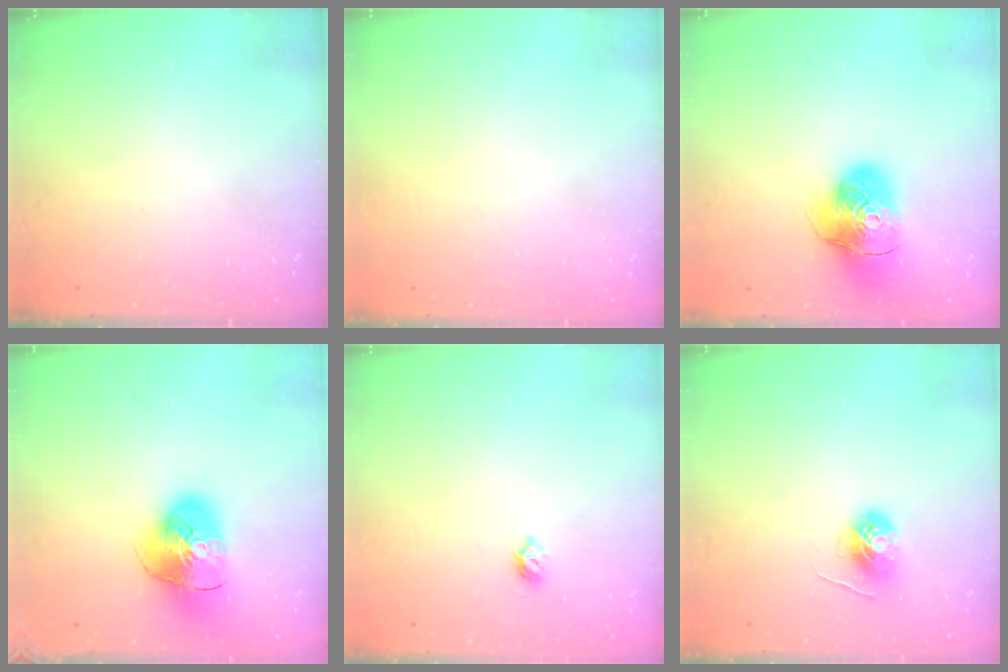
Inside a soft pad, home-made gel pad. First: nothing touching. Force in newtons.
{"total": 0.7, "press": 0.7, "slide": 0.1}
{"total": 15.7, "press": 15.5, "slide": 2.0}
{"total": 12.9, "press": 12.8, "slide": 1.8}
{"total": 5.4, "press": 5.4, "slide": 0.9}
{"total": 5.9, "press": 5.9, "slide": 0.3}